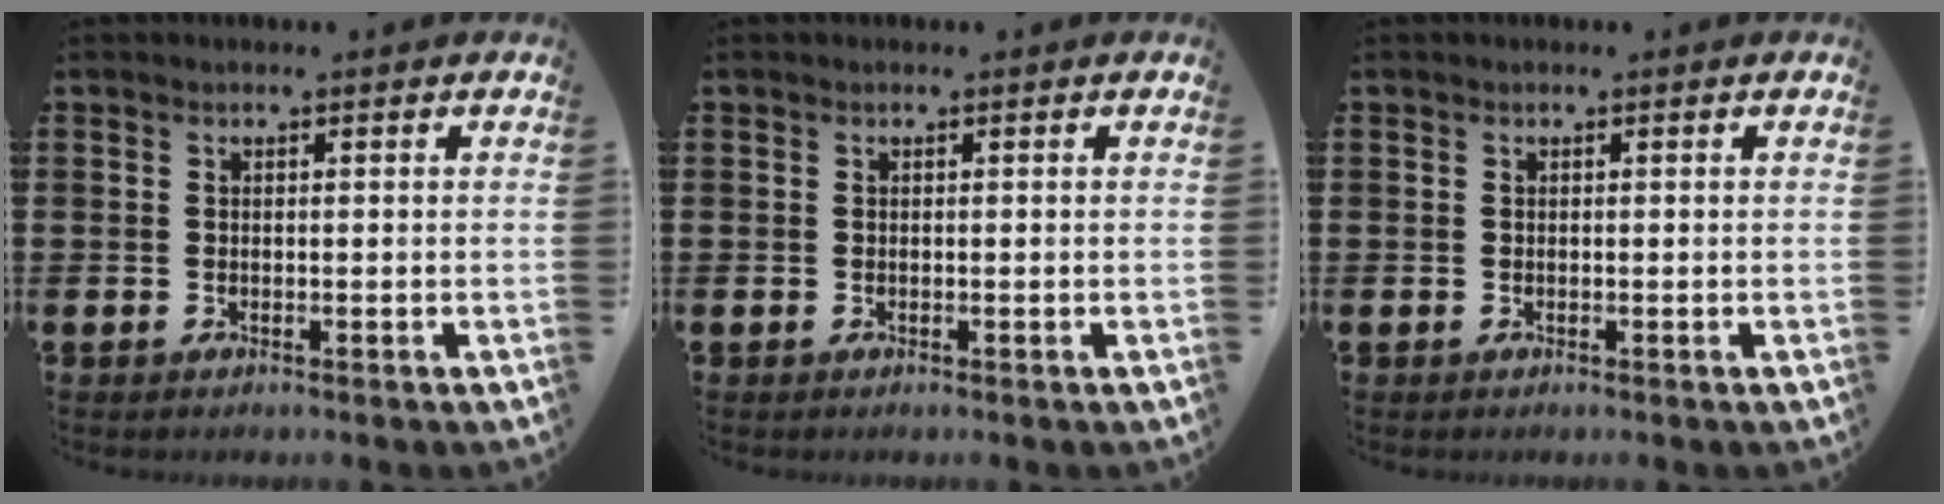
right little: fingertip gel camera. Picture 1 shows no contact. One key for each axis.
{"total": 0.0}
{"total": 0.0}